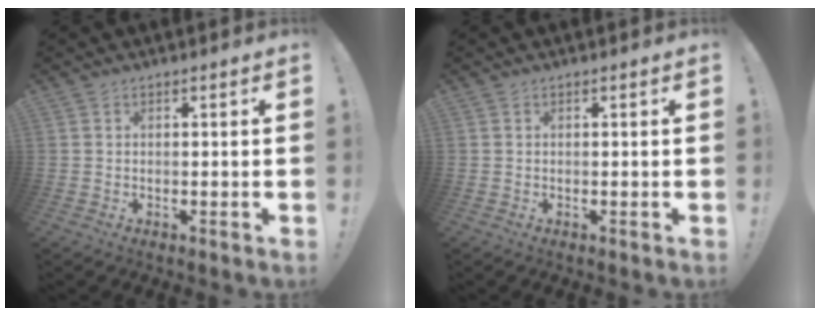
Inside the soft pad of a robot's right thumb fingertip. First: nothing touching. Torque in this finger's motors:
{"motor_torque": [0.00, 0.00, 0.00, 0.00, 0.00]}